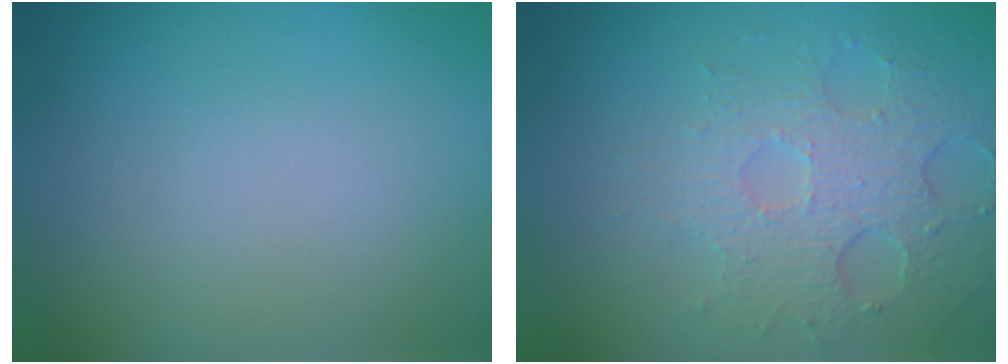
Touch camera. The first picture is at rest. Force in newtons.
{"total": 3.5, "press": 3.2, "slide": 1.5}